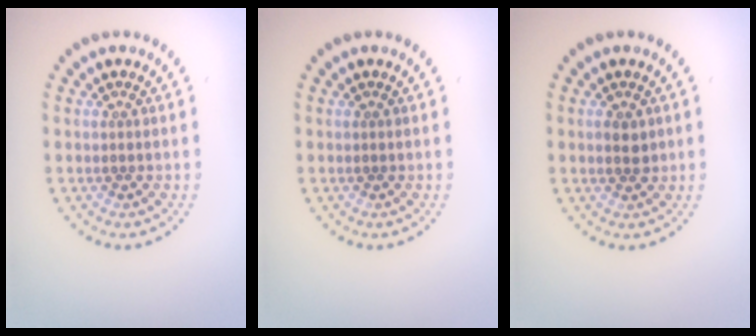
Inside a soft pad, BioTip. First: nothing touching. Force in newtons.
{"total": 0.0}
{"total": 1.5, "press": 1.5, "slide": 0.1}